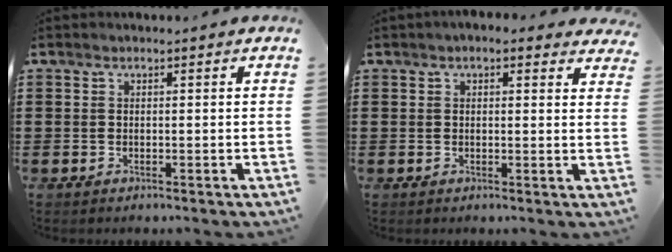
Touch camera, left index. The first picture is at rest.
{"total": 2.2, "force": [1.8, 0.6, 1.0], "torque": [-0.025, 0.001, 0.034]}